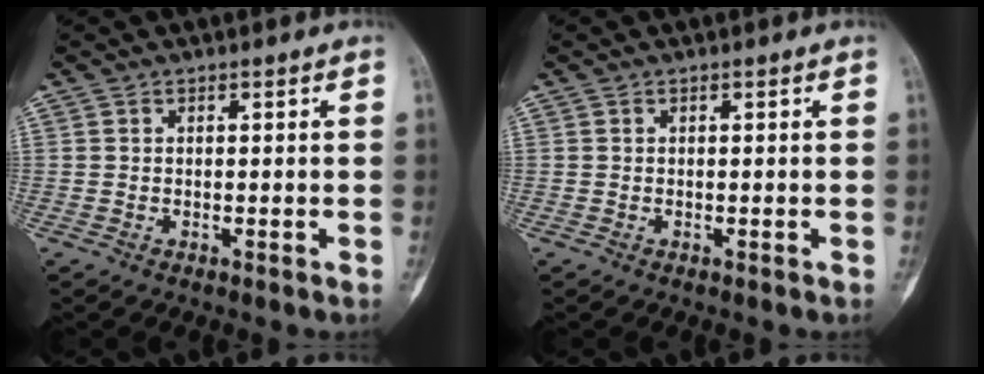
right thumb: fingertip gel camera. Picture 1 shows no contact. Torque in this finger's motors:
{"motor_torque": [0.00, 0.00, 0.06, -0.06, 0.00]}